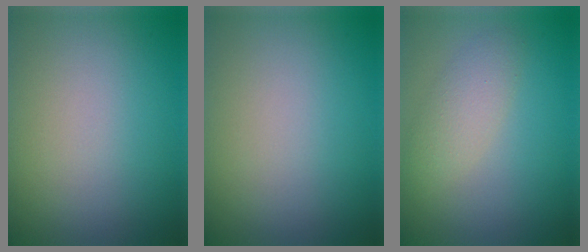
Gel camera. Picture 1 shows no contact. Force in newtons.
{"total": 0.0}
{"total": 2.5, "press": 2.5, "slide": 0.1}